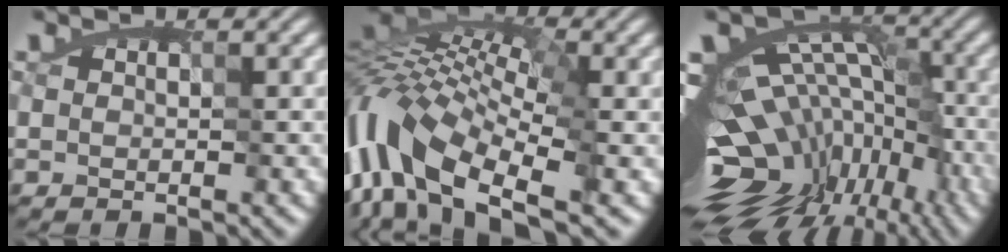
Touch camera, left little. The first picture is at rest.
{"total": 12.5, "force": [-4.7, 5.9, 10.0], "torque": [-0.218, 0.010, -0.102]}
{"total": 15.7, "force": [-6.3, 9.7, 10.7], "torque": [-0.173, 0.012, -0.066]}